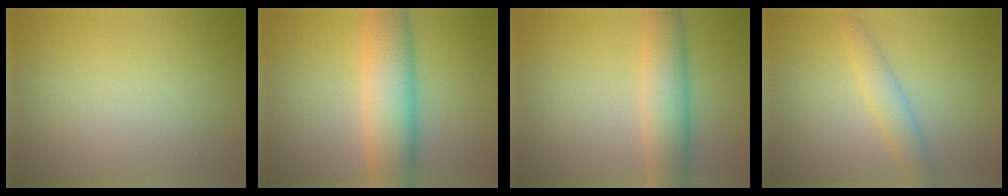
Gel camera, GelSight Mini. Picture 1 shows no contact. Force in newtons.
{"total": 7.9, "press": 7.9, "slide": 0.2}
{"total": 5.5, "press": 5.5, "slide": 0.1}
{"total": 2.4, "press": 2.4, "slide": 0.1}